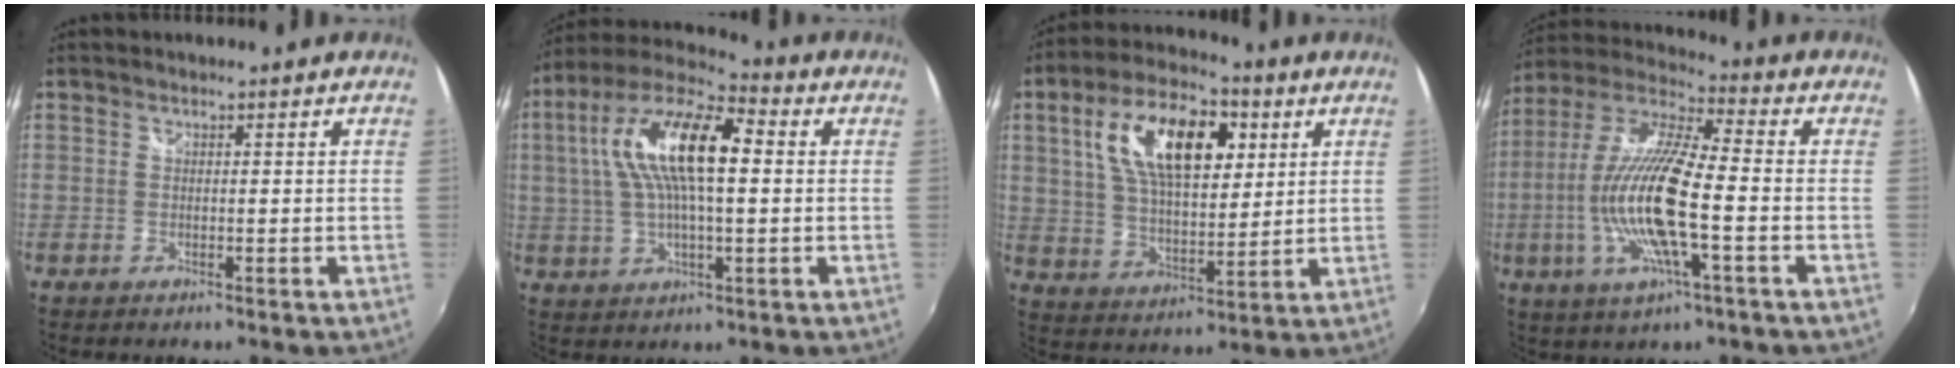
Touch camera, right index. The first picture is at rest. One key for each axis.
{"total": 17.3, "fx": 3.0, "fy": 6.1, "fz": 15.8, "tx": -0.299, "ty": 0.024, "tz": 0.039}
{"total": 17.4, "fx": 6.0, "fy": 8.4, "fz": 14.0, "tx": -0.254, "ty": 0.028, "tz": 0.106}
{"total": 18.1, "fx": -3.6, "fy": 3.5, "fz": 17.5, "tx": -0.338, "ty": -0.013, "tz": -0.071}